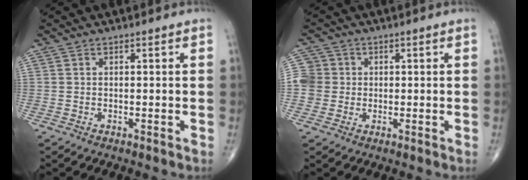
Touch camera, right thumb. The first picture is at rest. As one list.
[{"total": 6.3, "force": [0.2, 6.2, 1.1], "torque": [-0.001, 0.013, 0.000]}]